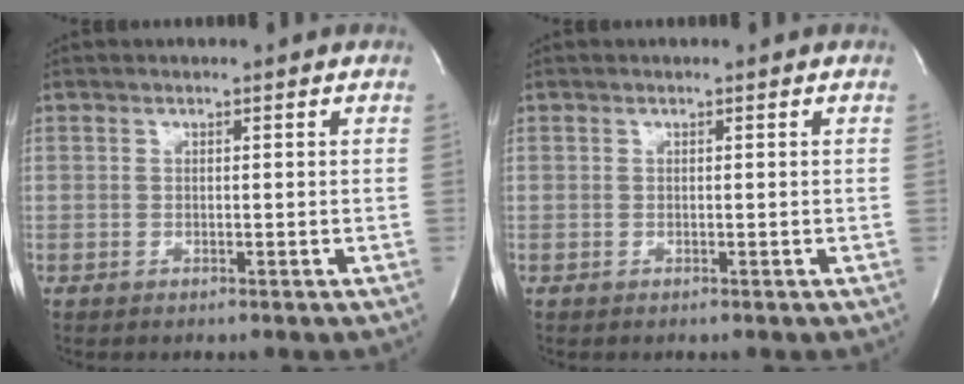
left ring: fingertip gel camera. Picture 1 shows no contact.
{"total": 0.0}